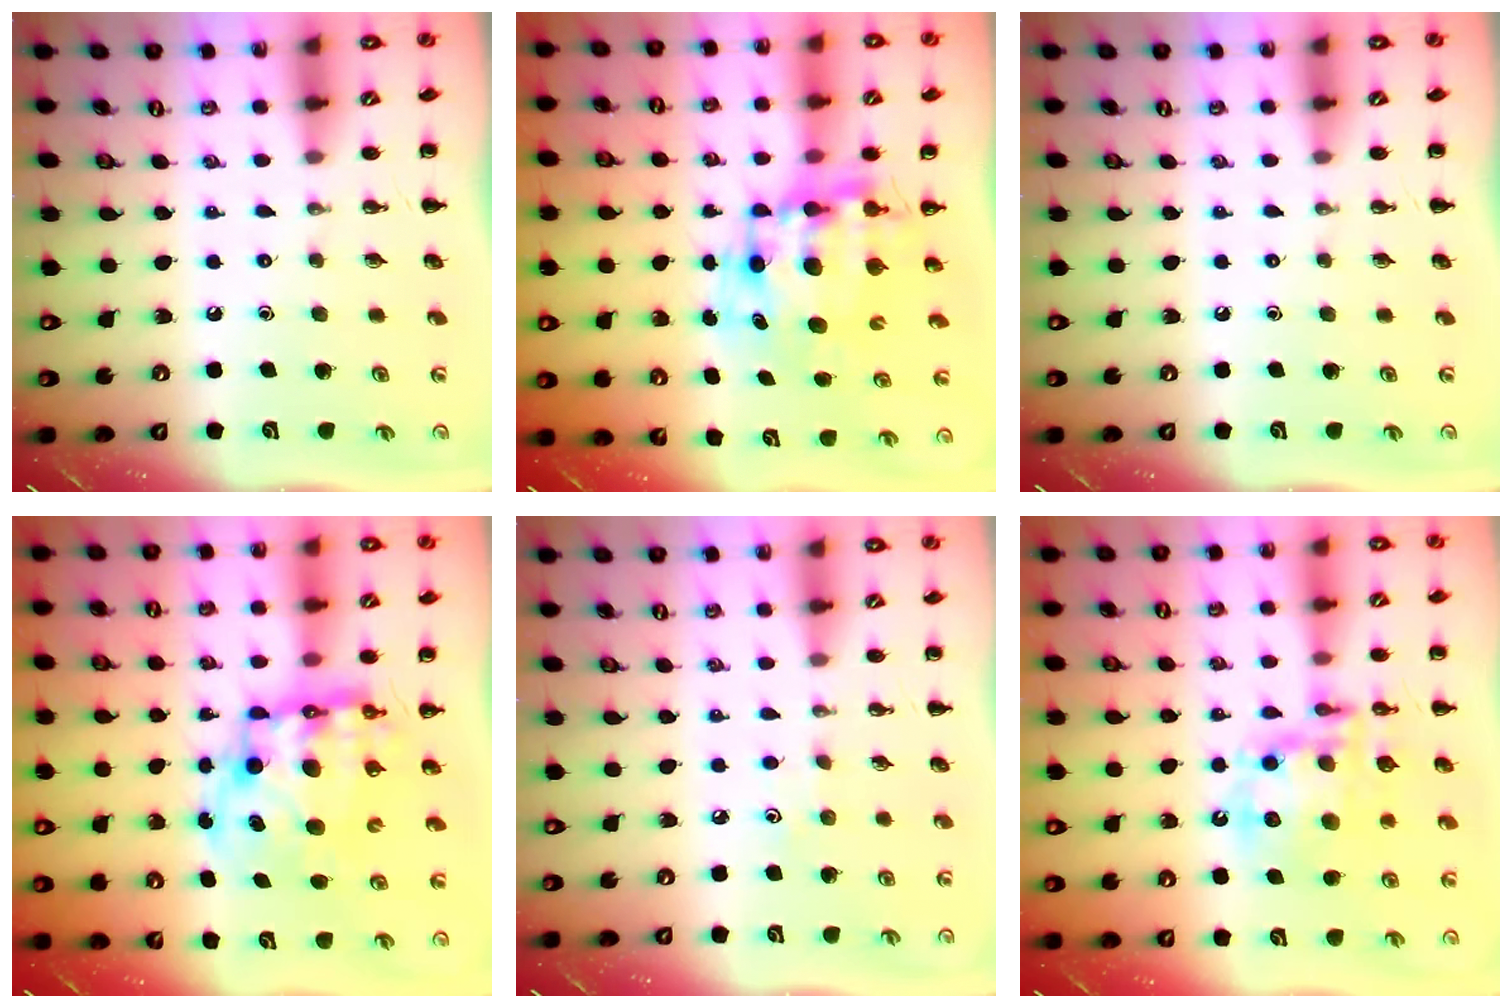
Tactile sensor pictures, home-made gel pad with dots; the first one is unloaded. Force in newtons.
{"total": 9.8, "press": 9.5, "slide": 2.4}
{"total": 0.0}
{"total": 12.8, "press": 12.4, "slide": 3.2}
{"total": 2.8, "press": 2.7, "slide": 0.8}
{"total": 15.4, "press": 15.1, "slide": 3.3}